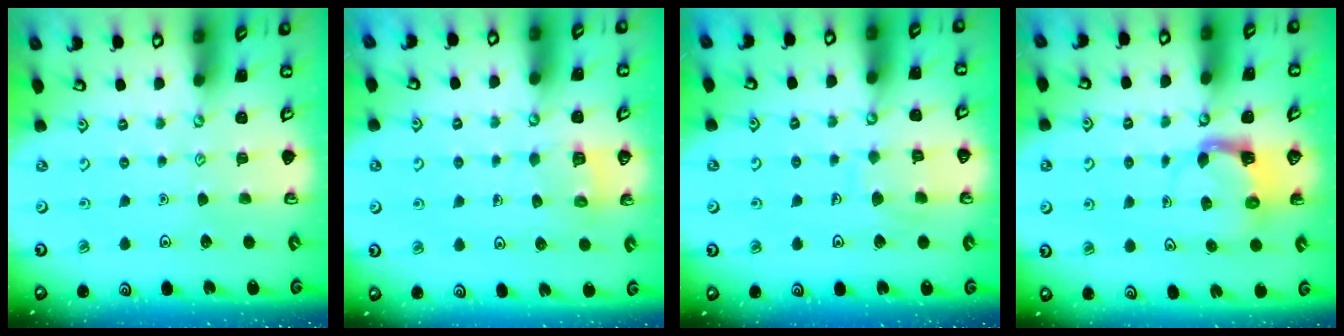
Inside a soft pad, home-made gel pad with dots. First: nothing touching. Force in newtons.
{"total": 5.8, "press": 5.8, "slide": 0.4}
{"total": 7.7, "press": 7.7, "slide": 0.8}
{"total": 3.9, "press": 3.9, "slide": 0.6}